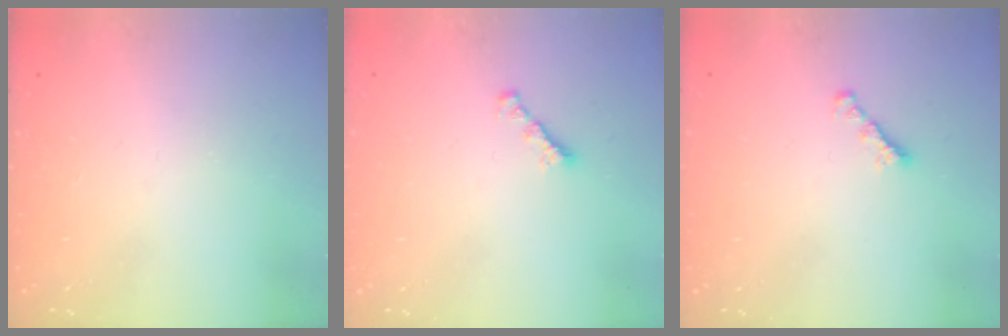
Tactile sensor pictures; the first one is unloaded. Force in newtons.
{"total": 1.6, "press": 1.5, "slide": 0.5}
{"total": 1.6, "press": 1.5, "slide": 0.5}